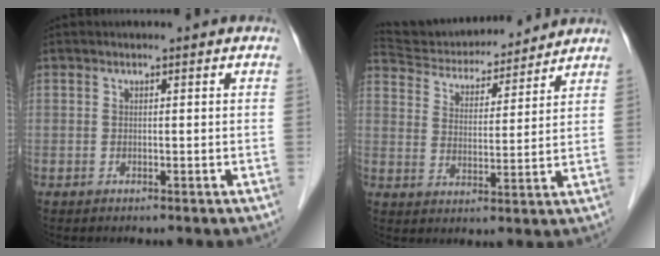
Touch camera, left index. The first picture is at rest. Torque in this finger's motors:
{"motor_torque": [-0.72, -1.42, 0.02, 0.00]}